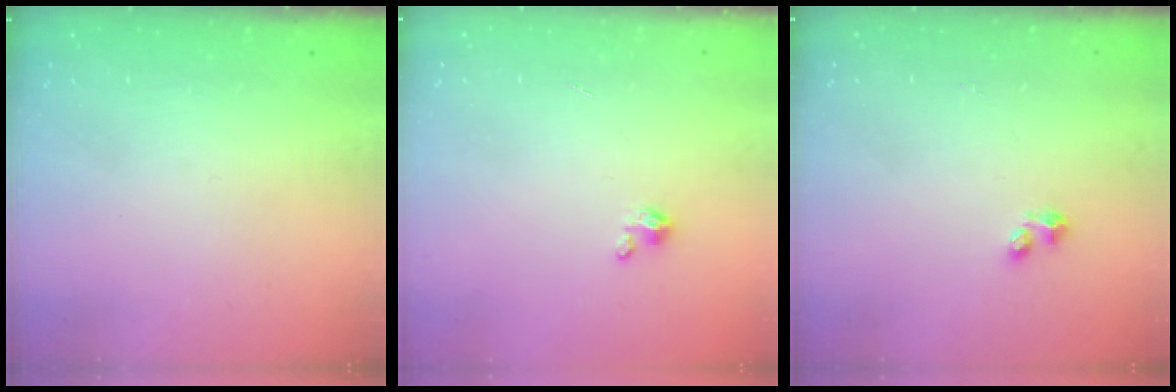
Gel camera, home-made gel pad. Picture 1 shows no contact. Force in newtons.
{"total": 2.0, "press": 1.9, "slide": 0.3}
{"total": 2.9, "press": 2.8, "slide": 0.6}